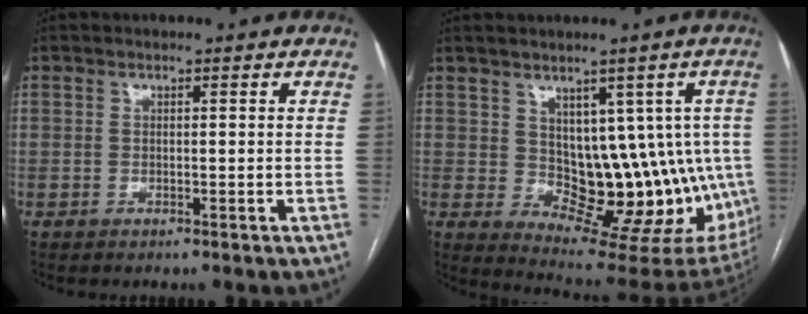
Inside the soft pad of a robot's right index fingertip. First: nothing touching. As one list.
[{"total": 13.4, "force": [0.9, 8.5, 10.3], "torque": [-0.100, 0.014, 0.034]}]